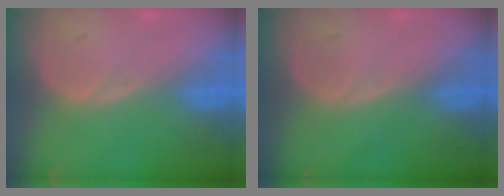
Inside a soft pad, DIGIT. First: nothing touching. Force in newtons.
{"total": 0.0}